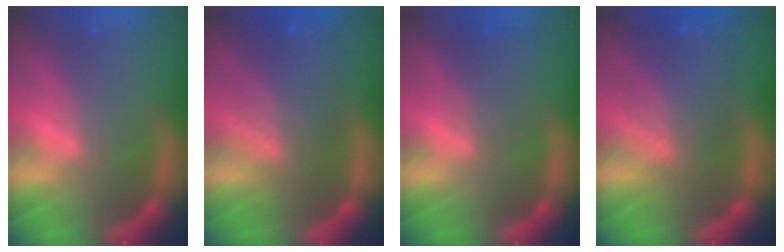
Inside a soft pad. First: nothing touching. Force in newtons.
{"total": 6.5}
{"total": 2.4}
{"total": 6.5}